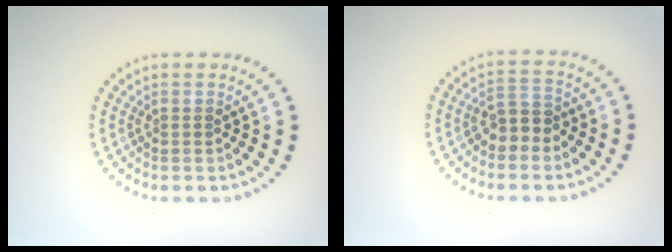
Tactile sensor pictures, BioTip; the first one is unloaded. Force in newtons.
{"total": 2.6, "press": 2.4, "slide": 0.9}